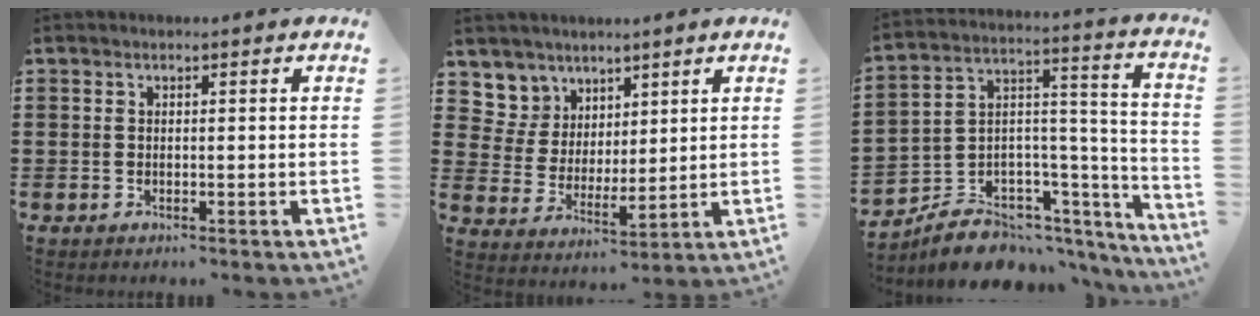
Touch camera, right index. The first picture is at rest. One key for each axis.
{"total": 5.8, "fx": 4.2, "fy": 3.9, "fz": -0.7, "tx": -0.026, "ty": -0.019, "tz": 0.079}
{"total": 7.9, "fx": -6.1, "fy": 4.5, "fz": 2.1, "tx": -0.037, "ty": 0.018, "tz": -0.106}